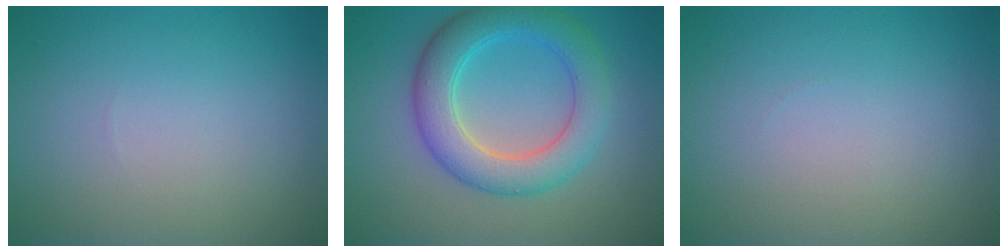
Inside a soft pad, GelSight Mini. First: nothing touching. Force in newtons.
{"total": 6.0, "press": 6.0, "slide": 0.1}
{"total": 0.0}